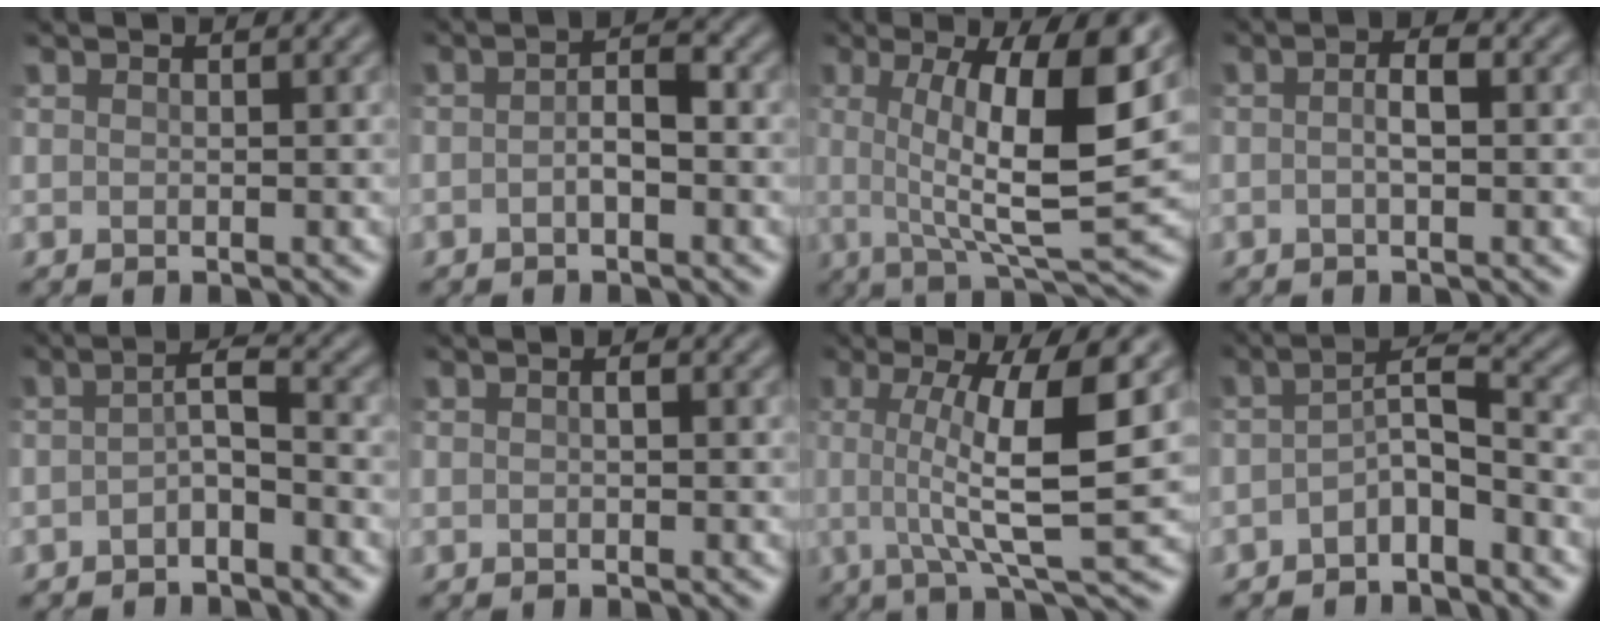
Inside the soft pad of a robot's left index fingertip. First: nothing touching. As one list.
[{"total": 2.3, "force": [-0.8, 0.8, 2.0], "torque": [-0.037, 0.003, -0.020]}, {"total": 11.3, "force": [1.5, 2.6, 10.8], "torque": [-0.162, -0.003, 0.024]}, {"total": 2.1, "force": [-0.2, 0.7, 2.0], "torque": [-0.029, -0.008, -0.009]}, {"total": 2.4, "force": [-1.4, 0.6, 1.9], "torque": [-0.037, 0.006, -0.035]}, {"total": 0.6, "force": [-0.3, 0.1, 0.5], "torque": [-0.013, 0.003, -0.008]}, {"total": 8.6, "force": [0.8, 1.8, 8.4], "torque": [-0.120, 0.000, 0.008]}, {"total": 3.4, "force": [-2.1, 0.9, 2.5], "torque": [-0.049, 0.011, -0.049]}]